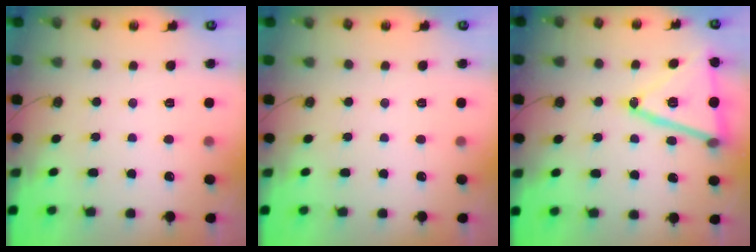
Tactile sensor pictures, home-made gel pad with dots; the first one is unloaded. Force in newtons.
{"total": 0.0}
{"total": 19.6, "press": 19.3, "slide": 3.4}